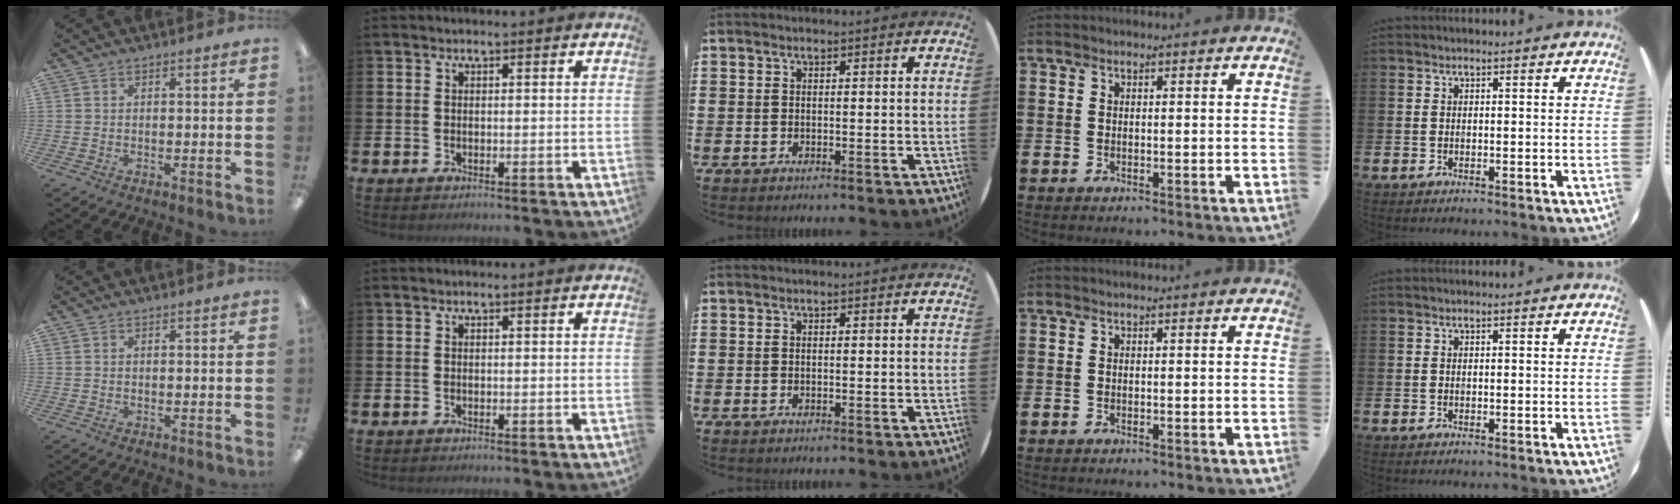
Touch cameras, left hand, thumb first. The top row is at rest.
{}